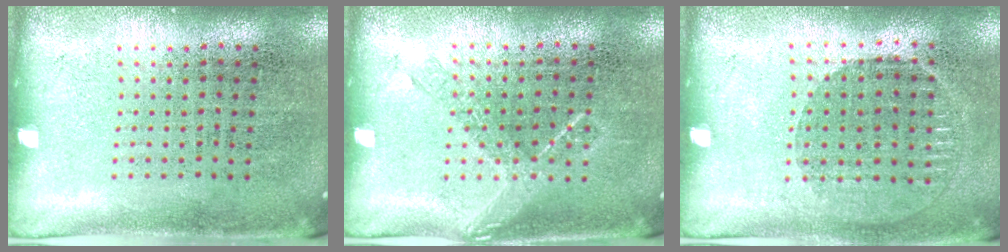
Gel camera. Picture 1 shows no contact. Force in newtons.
{"total": 1.0, "press": 0.9, "slide": 0.2}
{"total": 1.0, "press": 0.9, "slide": 0.4}